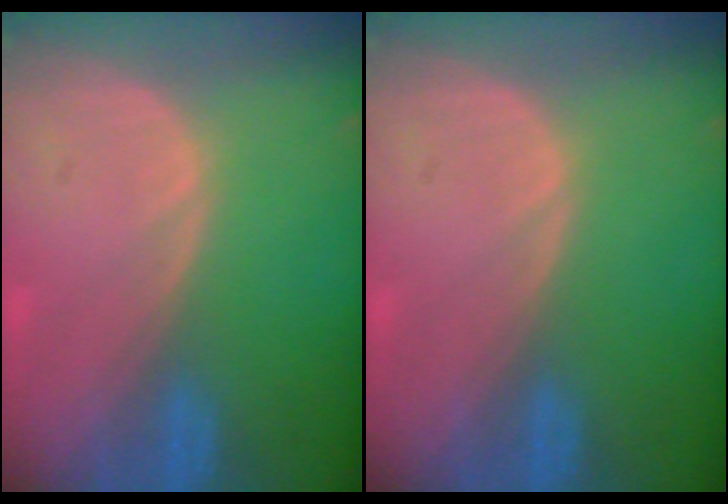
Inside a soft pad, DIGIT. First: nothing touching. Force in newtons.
{"total": 0.0}